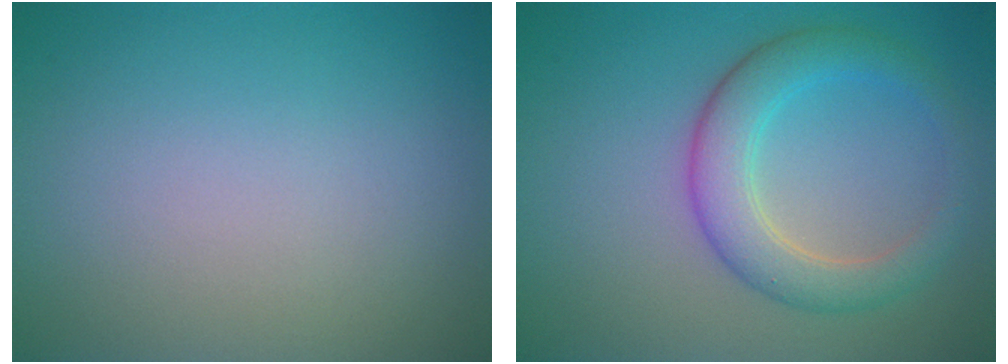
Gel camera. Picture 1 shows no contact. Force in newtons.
{"total": 4.5, "press": 4.5, "slide": 0.1}